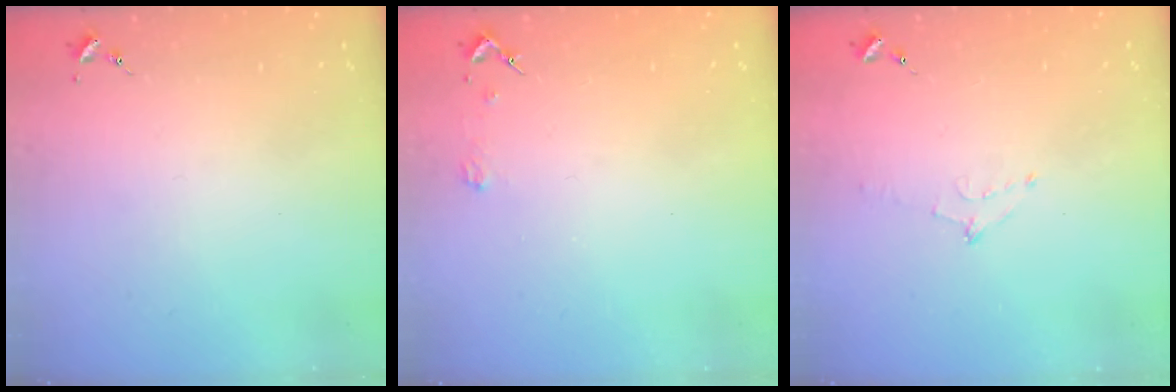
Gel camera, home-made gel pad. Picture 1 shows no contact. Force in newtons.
{"total": 2.3, "press": 2.3, "slide": 0.2}
{"total": 6.8, "press": 6.7, "slide": 1.0}